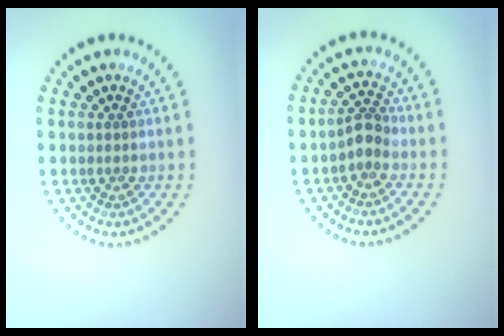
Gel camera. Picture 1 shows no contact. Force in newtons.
{"total": 1.7, "press": 1.4, "slide": 0.9}